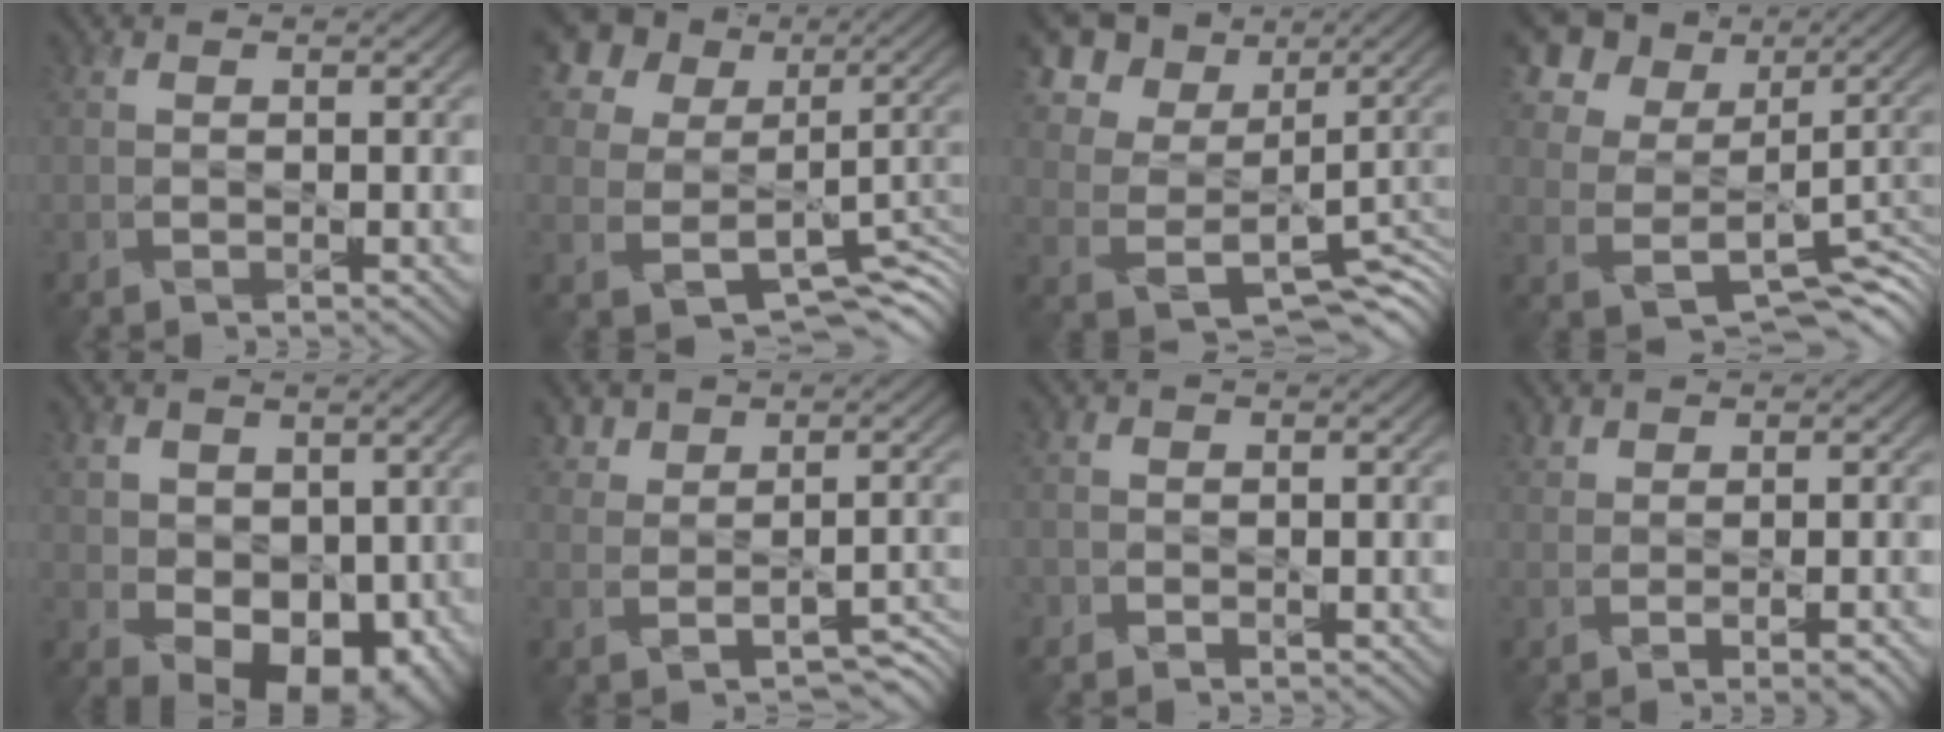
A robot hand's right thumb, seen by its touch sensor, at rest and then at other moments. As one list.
[{"total": 13.9, "force": [3.8, 11.2, 7.4], "torque": [-0.198, 0.004, 0.073]}, {"total": 13.7, "force": [6.2, 9.3, 7.8], "torque": [-0.168, 0.006, 0.127]}, {"total": 12.2, "force": [4.8, 9.0, 6.7], "torque": [-0.140, 0.001, 0.096]}, {"total": 9.8, "force": [0.5, 7.2, 6.6], "torque": [-0.119, -0.026, 0.018]}, {"total": 3.9, "force": [1.5, 3.1, 1.8], "torque": [-0.023, -0.011, 0.032]}, {"total": 1.4, "force": [-0.6, 1.3, 0.0], "torque": [0.012, -0.002, -0.016]}, {"total": 1.7, "force": [0.4, 0.7, 1.5], "torque": [-0.027, -0.001, 0.010]}]